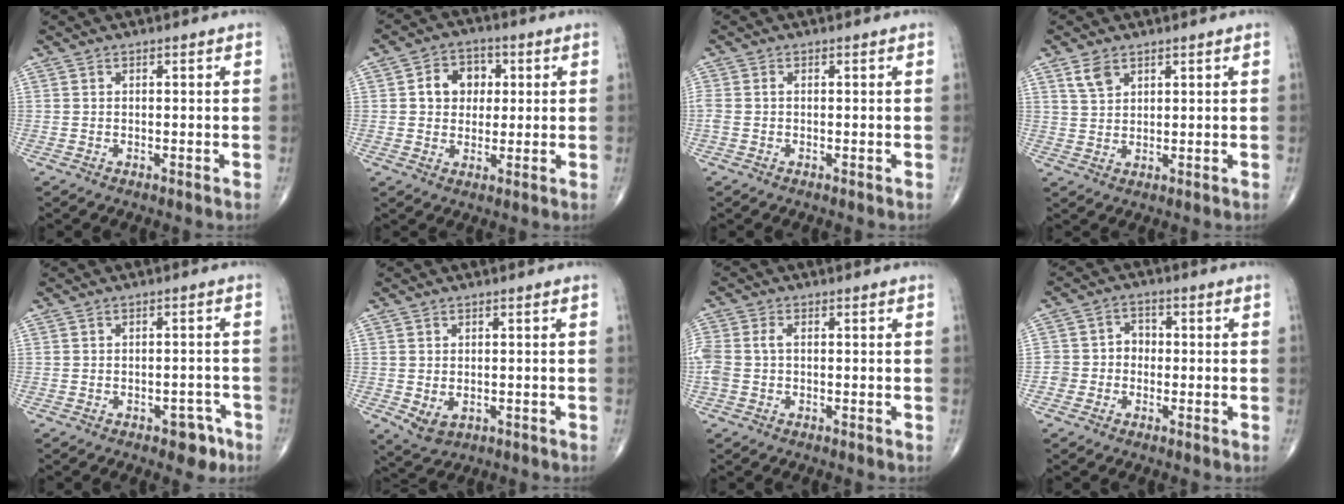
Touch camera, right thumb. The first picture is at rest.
{"total": 7.5, "force": [1.4, 6.1, 4.1], "torque": [-0.029, 0.007, 0.018]}
{"total": 1.7, "force": [-0.1, 1.1, 1.3], "torque": [-0.042, 0.006, -0.004]}
{"total": 3.8, "force": [2.3, 2.2, 2.0], "torque": [-0.031, -0.009, 0.051]}
{"total": 4.1, "force": [-2.4, 2.3, 2.3], "torque": [-0.009, 0.017, -0.027]}
{"total": 3.6, "force": [-0.5, 2.5, 2.5], "torque": [-0.039, -0.007, 0.005]}
{"total": 4.8, "force": [-0.1, 3.1, 3.7], "torque": [-0.108, 0.014, -0.003]}
{"total": 4.5, "force": [-1.1, 4.2, 1.4], "torque": [0.001, 0.024, -0.028]}